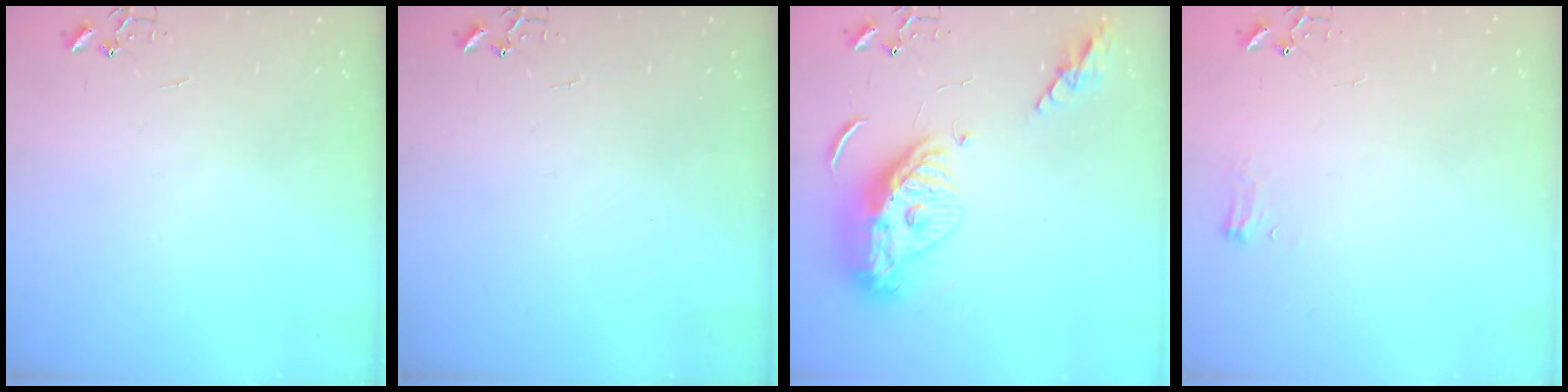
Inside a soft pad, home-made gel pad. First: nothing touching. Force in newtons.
{"total": 0.0}
{"total": 14.7, "press": 14.6, "slide": 1.6}
{"total": 5.5, "press": 5.5, "slide": 0.7}